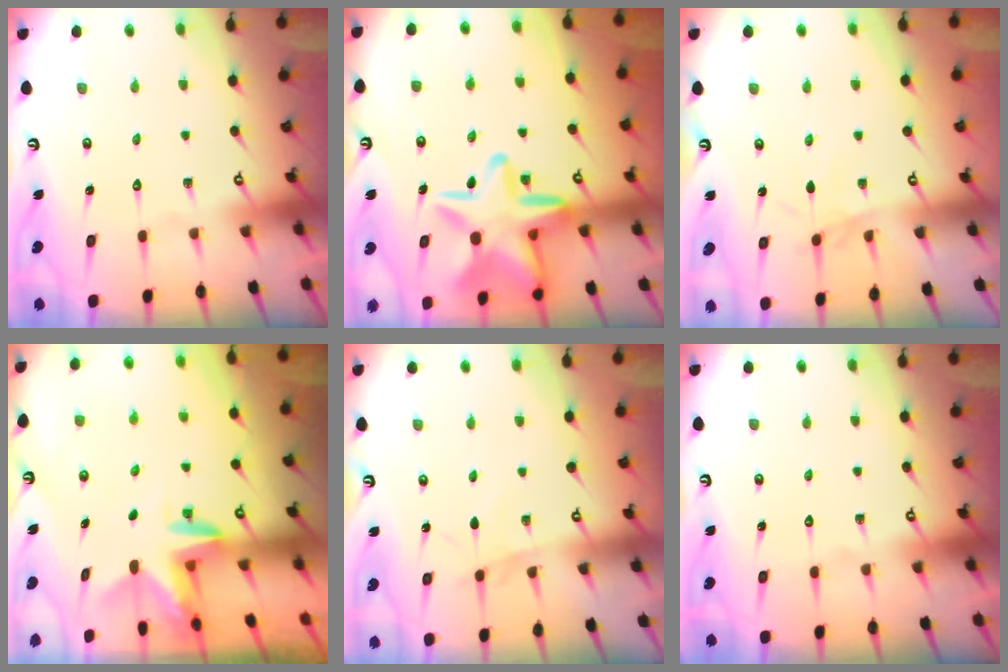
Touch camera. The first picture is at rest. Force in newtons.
{"total": 19.7, "press": 19.7, "slide": 1.2}
{"total": 1.7, "press": 1.7, "slide": 0.4}
{"total": 3.1, "press": 3.1, "slide": 0.2}
{"total": 3.7, "press": 3.7, "slide": 0.4}
{"total": 0.0}